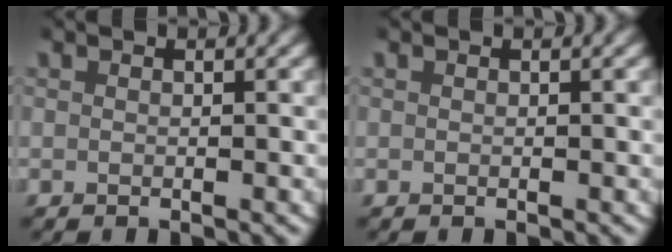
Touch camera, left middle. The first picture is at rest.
{"total": 0.0}